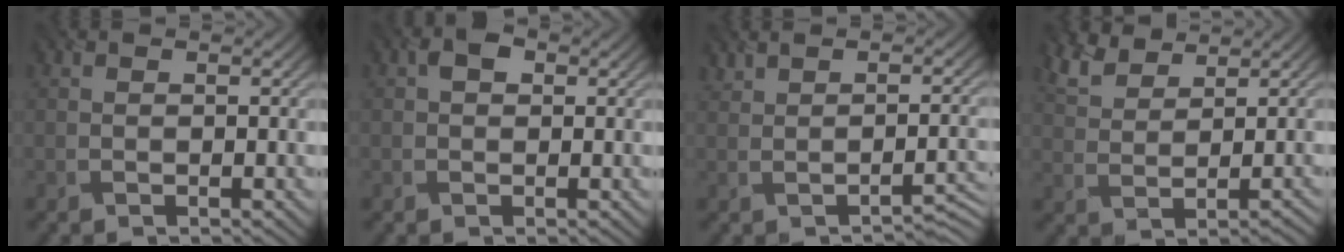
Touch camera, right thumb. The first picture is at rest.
{"total": 1.9, "force": [0.5, 1.5, 1.1], "torque": [-0.020, 0.004, 0.001]}
{"total": 2.0, "force": [-0.3, 0.5, 1.9], "torque": [-0.037, 0.008, -0.003]}
{"total": 5.0, "force": [4.0, 1.7, 2.5], "torque": [-0.070, 0.009, 0.081]}